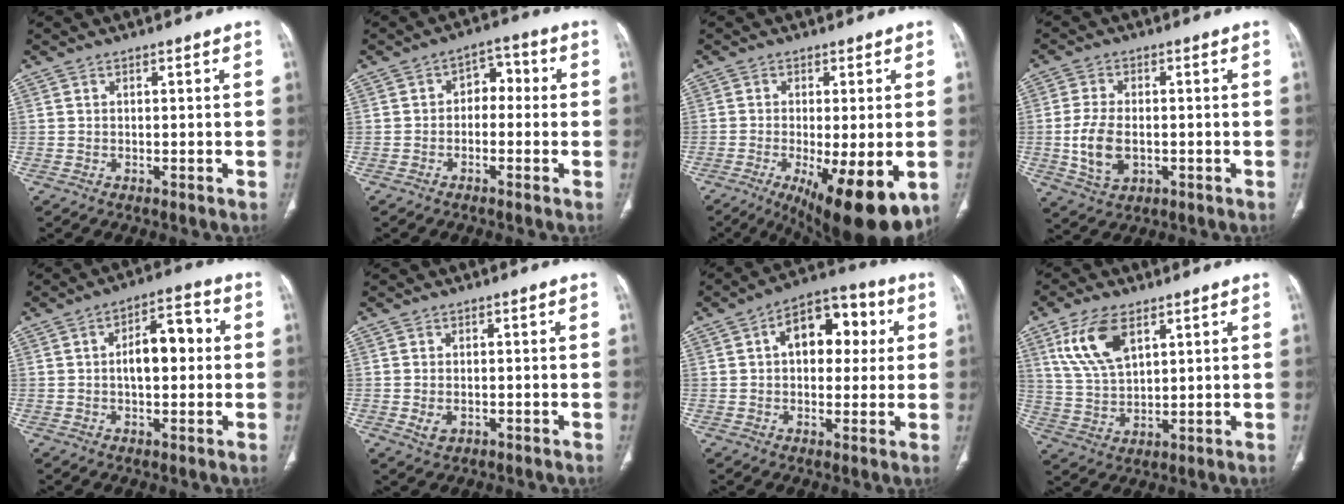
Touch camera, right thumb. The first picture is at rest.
{"total": 7.2, "force": [-0.6, 5.0, 5.1], "torque": [-0.042, 0.039, -0.023]}
{"total": 15.2, "force": [-5.6, 4.5, 13.4], "torque": [-0.177, -0.023, -0.074]}
{"total": 8.1, "force": [-1.2, 5.0, 6.3], "torque": [-0.127, 0.000, -0.016]}
{"total": 9.7, "force": [0.8, 4.9, 8.3], "torque": [-0.114, 0.024, 0.008]}
{"total": 2.5, "force": [-0.4, 1.7, 1.8], "torque": [-0.032, -0.002, -0.002]}
{"total": 13.4, "force": [3.3, 8.3, 10.0], "torque": [-0.104, 0.020, 0.041]}
{"total": 11.1, "force": [5.5, 5.5, 7.9], "torque": [-0.152, -0.016, 0.115]}